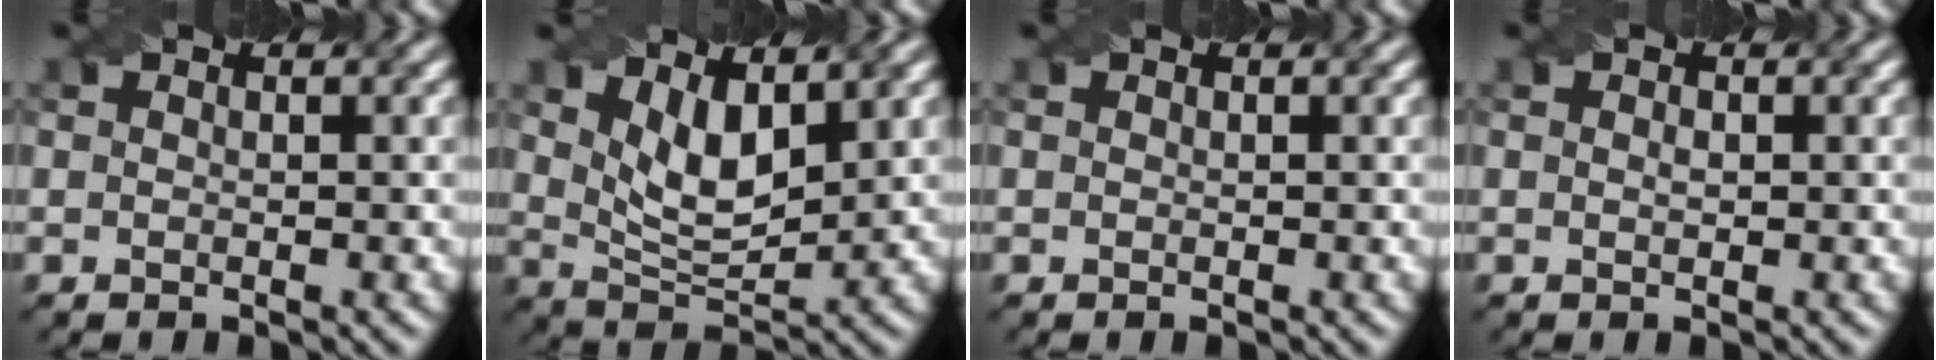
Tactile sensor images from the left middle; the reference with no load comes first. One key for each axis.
{"total": 4.8, "fx": 2.1, "fy": 2.1, "fz": 3.8, "tx": -0.080, "ty": -0.011, "tz": 0.042}
{"total": 0.0}
{"total": 0.6, "fx": 0.0, "fy": 0.3, "fz": 0.5, "tx": -0.010, "ty": 0.001, "tz": 0.001}